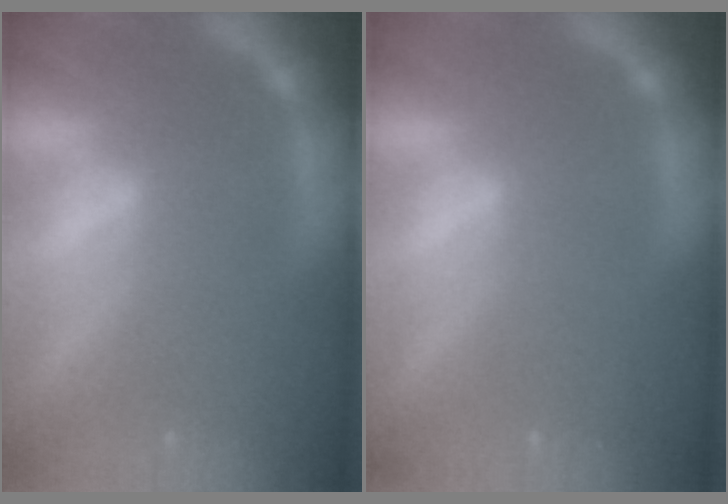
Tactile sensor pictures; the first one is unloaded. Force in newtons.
{"total": 0.0}